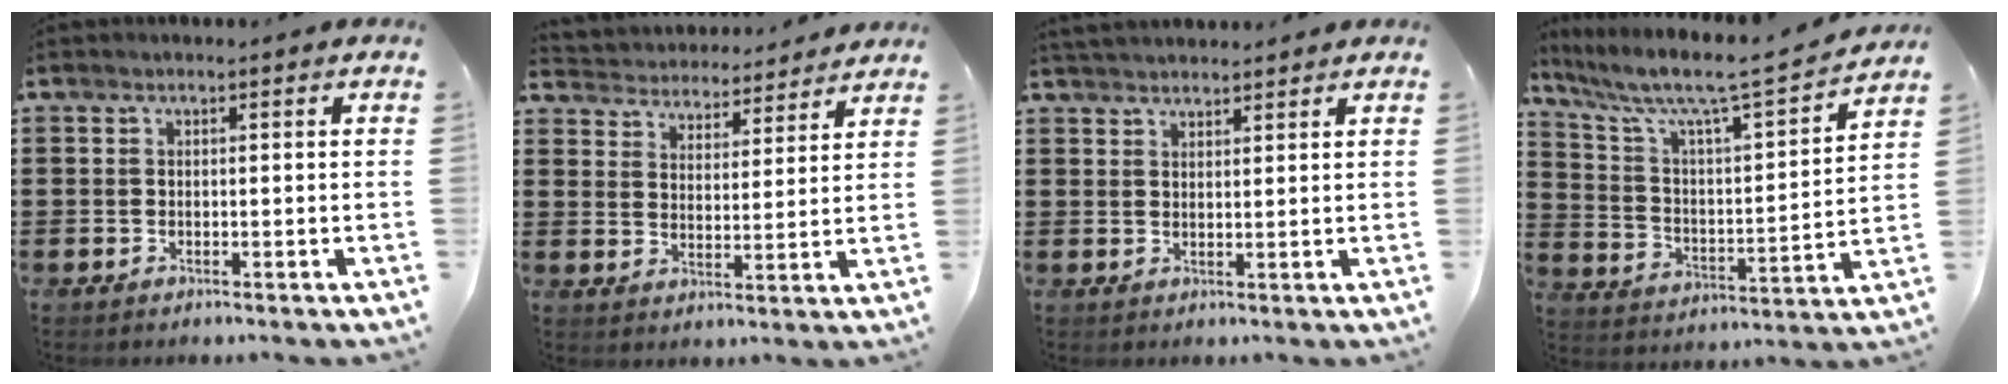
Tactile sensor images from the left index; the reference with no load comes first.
{"total": 4.2, "force": [4.1, 0.2, -0.6], "torque": [-0.015, -0.033, 0.068]}
{"total": 2.4, "force": [2.4, 0.1, 0.1], "torque": [-0.008, -0.001, 0.047]}
{"total": 6.9, "force": [6.0, 0.3, 3.5], "torque": [-0.100, -0.054, 0.091]}